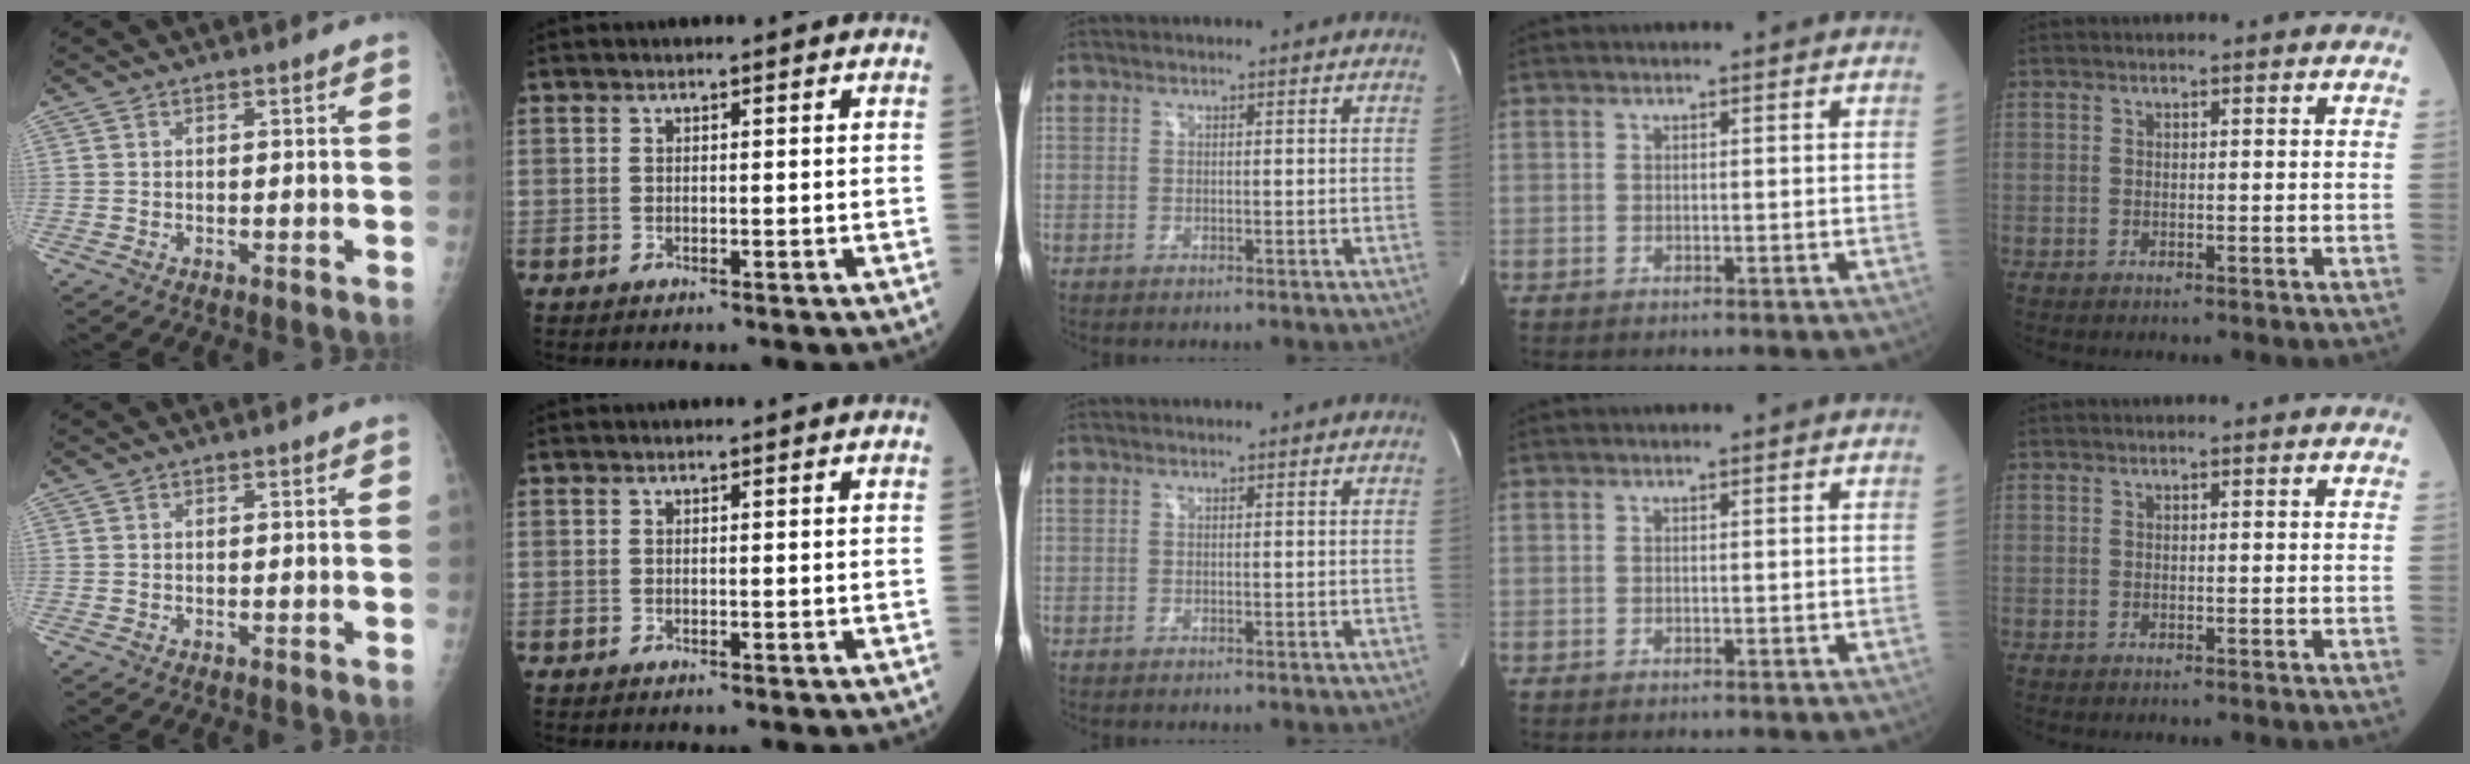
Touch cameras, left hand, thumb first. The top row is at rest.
{}